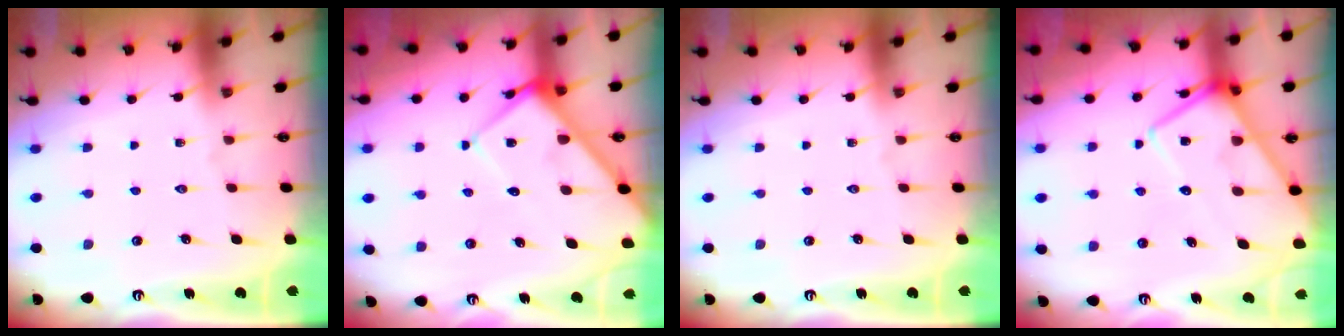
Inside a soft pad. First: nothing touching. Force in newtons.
{"total": 9.4, "press": 9.3, "slide": 0.7}
{"total": 0.0}
{"total": 13.2, "press": 13.2, "slide": 1.4}